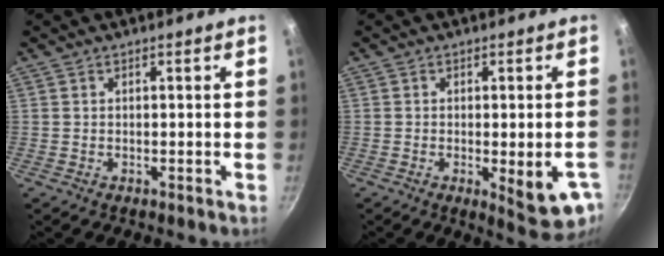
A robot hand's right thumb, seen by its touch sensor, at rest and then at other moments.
{"total": 9.8, "force": [-2.8, 3.0, 8.9], "torque": [-0.094, -0.005, -0.028]}